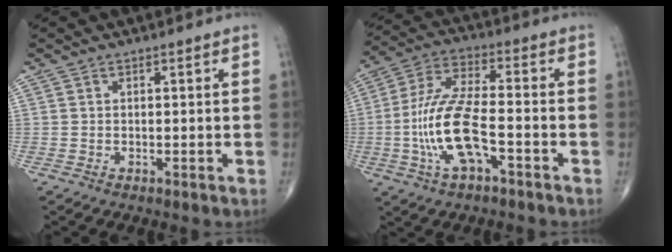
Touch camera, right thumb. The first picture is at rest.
{"total": 13.6, "force": [-3.9, 5.0, 12.1], "torque": [-0.254, 0.034, -0.073]}